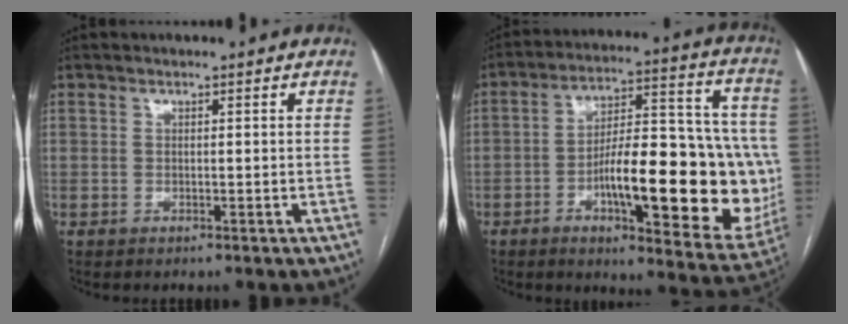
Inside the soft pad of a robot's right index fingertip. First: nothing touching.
{"total": 24.8, "force": [-4.9, 7.1, 23.2], "torque": [-0.274, 0.024, -0.056]}